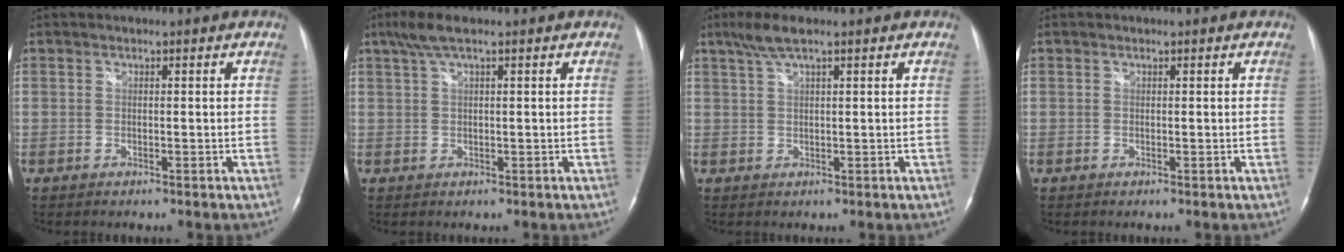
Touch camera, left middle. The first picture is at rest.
{"total": 4.0, "force": [2.5, 0.5, 3.1], "torque": [-0.073, 0.023, 0.051]}
{"total": 3.8, "force": [2.6, 0.4, 2.8], "torque": [-0.066, 0.014, 0.054]}
{"total": 0.0}